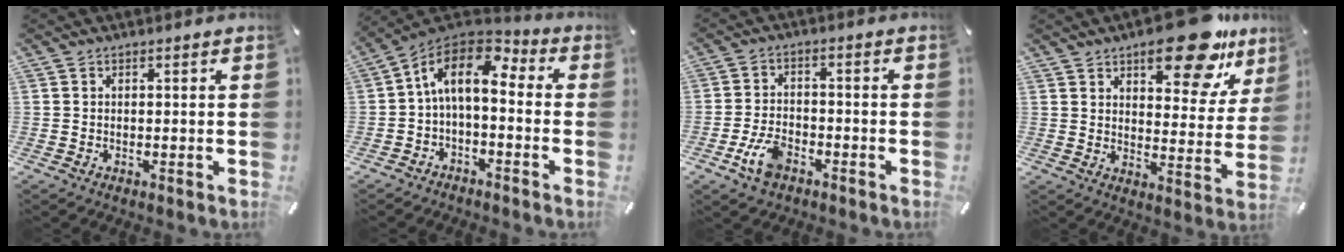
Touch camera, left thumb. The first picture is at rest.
{"total": 10.8, "force": [1.3, 6.0, 8.9], "torque": [-0.178, 0.000, 0.020]}
{"total": 7.0, "force": [-3.7, 4.1, 4.4], "torque": [-0.105, 0.011, -0.072]}
{"total": 17.4, "force": [11.8, 7.1, 10.7], "torque": [-0.125, -0.072, 0.190]}